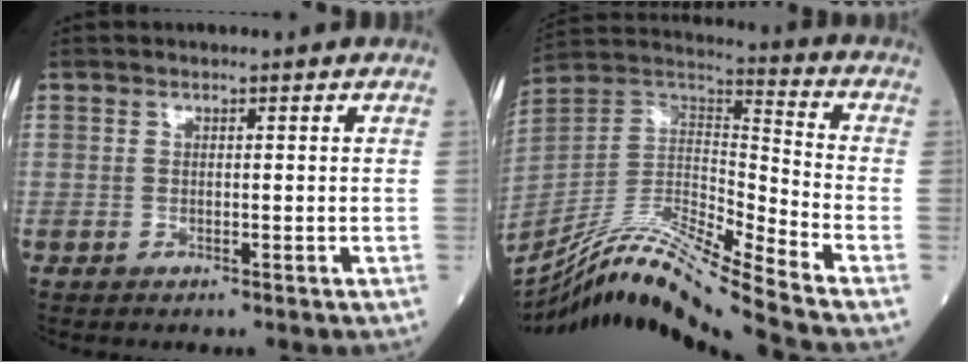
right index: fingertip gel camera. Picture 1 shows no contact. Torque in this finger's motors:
{"motor_torque": [-0.46, -0.61, -0.13, 0.01]}